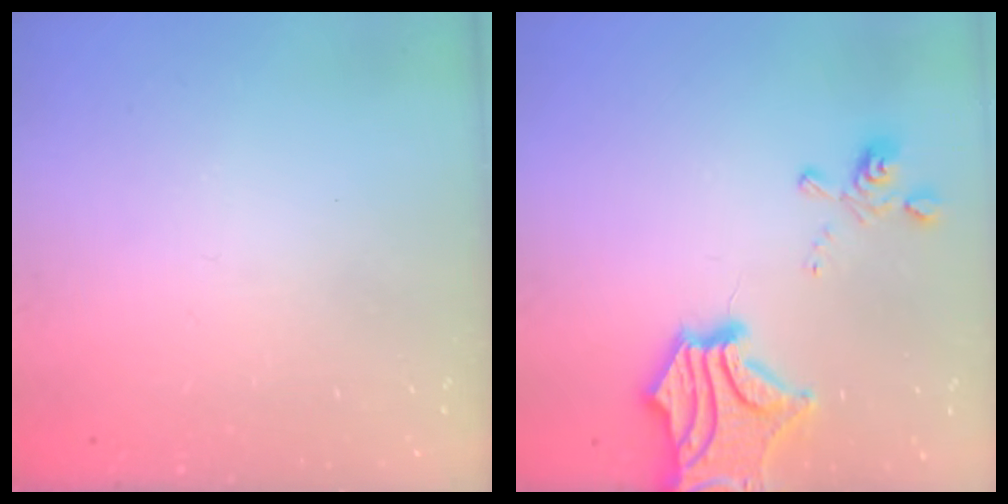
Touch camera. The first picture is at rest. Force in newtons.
{"total": 5.9, "press": 5.2, "slide": 2.7}